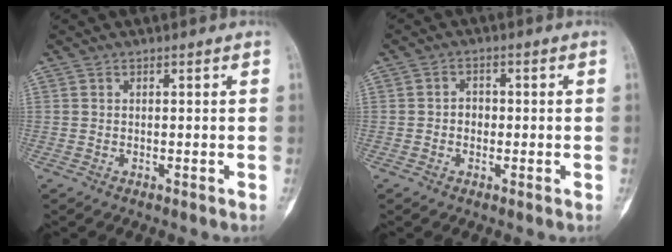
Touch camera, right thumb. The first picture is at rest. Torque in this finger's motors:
{"motor_torque": [-0.06, -0.06, 0.26, -0.45, -0.04]}